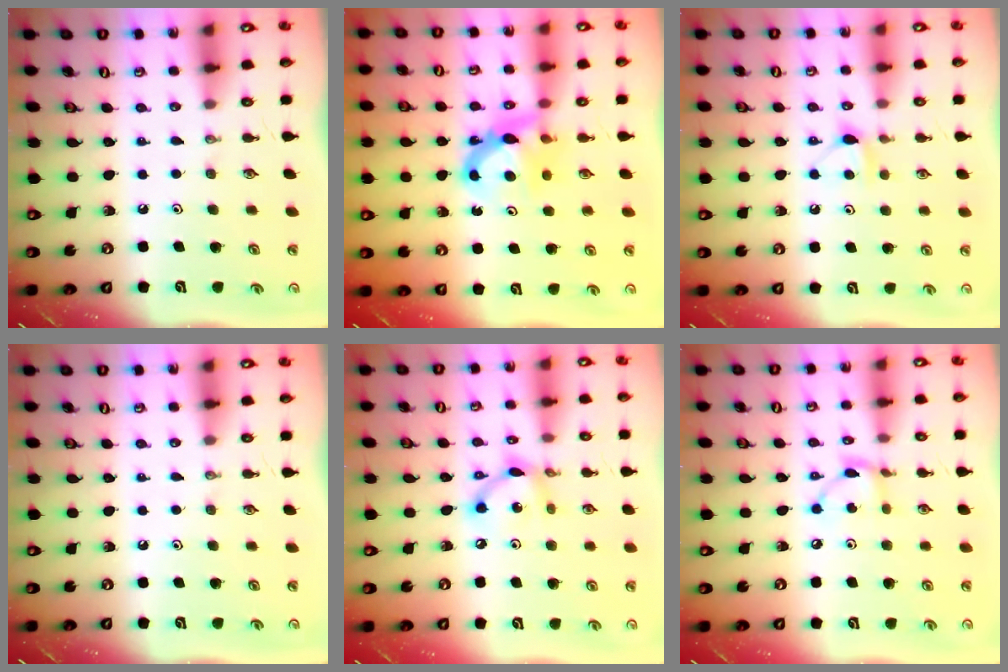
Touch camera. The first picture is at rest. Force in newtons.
{"total": 7.7, "press": 7.7, "slide": 0.4}
{"total": 4.9, "press": 4.8, "slide": 0.5}
{"total": 0.0}
{"total": 8.5, "press": 8.5, "slide": 0.4}
{"total": 7.1, "press": 7.1, "slide": 0.1}